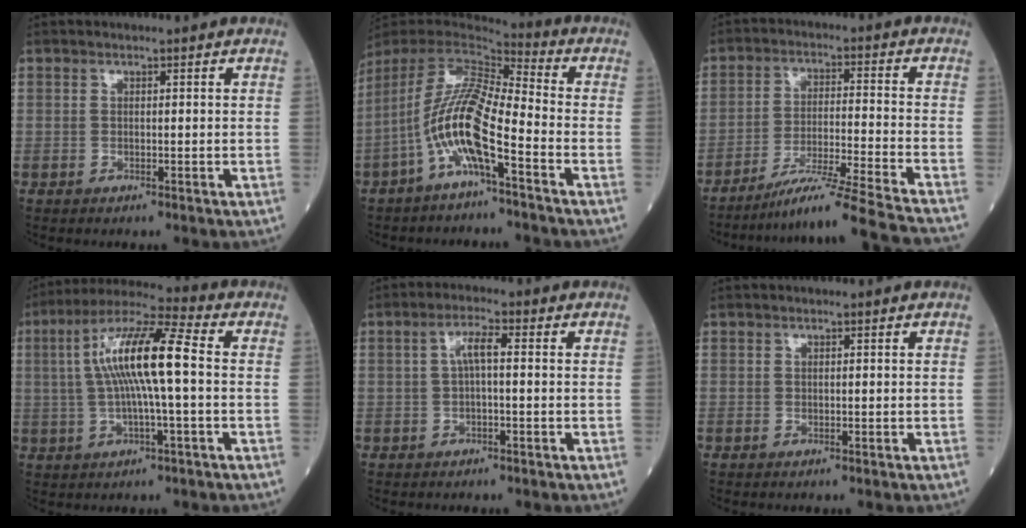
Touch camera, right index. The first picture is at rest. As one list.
[{"total": 12.8, "force": [-5.4, 1.8, 11.5], "torque": [-0.240, 0.002, -0.107]}, {"total": 17.5, "force": [-15.5, -3.2, 7.5], "torque": [-0.109, -0.039, -0.241]}, {"total": 12.8, "force": [0.8, 1.0, 12.8], "torque": [-0.244, 0.021, 0.009]}, {"total": 3.4, "force": [0.3, 0.6, 3.4], "torque": [-0.066, 0.011, 0.005]}, {"total": 0.0}]